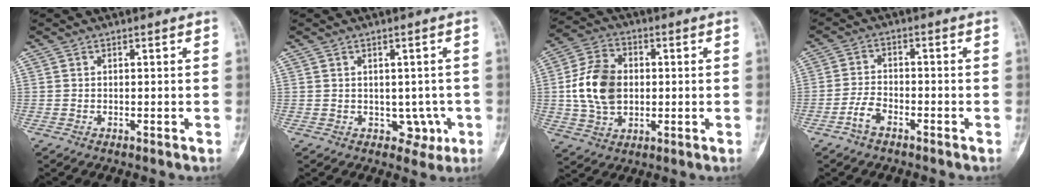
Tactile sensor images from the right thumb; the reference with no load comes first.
{"total": 3.9, "force": [-0.5, 3.3, 2.1], "torque": [0.002, 0.003, 0.001]}
{"total": 12.7, "force": [0.3, 9.0, 9.0], "torque": [-0.153, 0.010, 0.006]}
{"total": 4.0, "force": [-2.6, 1.9, 2.4], "torque": [-0.050, 0.020, -0.052]}